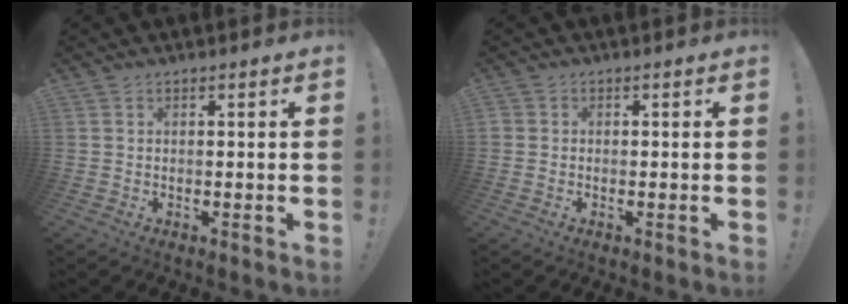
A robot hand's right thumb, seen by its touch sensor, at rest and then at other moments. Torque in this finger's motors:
{"motor_torque": [0.18, 0.01, 0.11, -0.18, 0.00]}